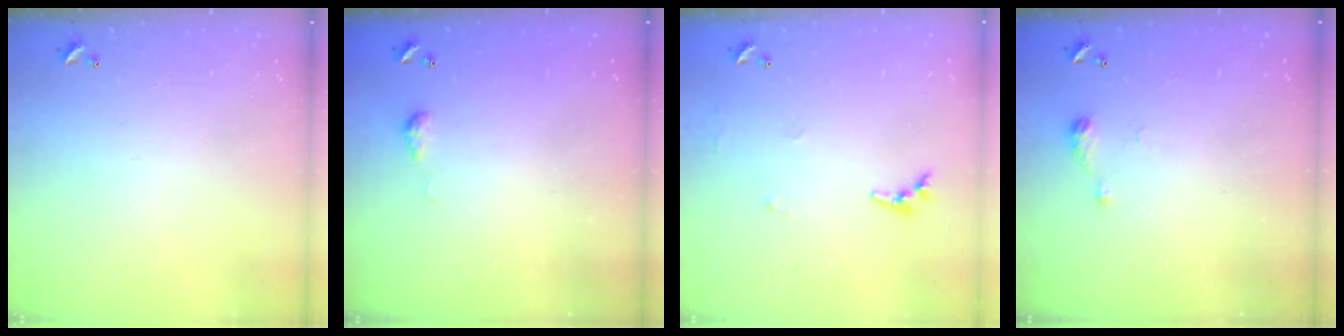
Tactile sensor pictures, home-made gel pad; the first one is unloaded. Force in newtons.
{"total": 3.3, "press": 3.2, "slide": 0.5}
{"total": 5.2, "press": 5.2, "slide": 0.5}
{"total": 5.4, "press": 5.3, "slide": 0.8}